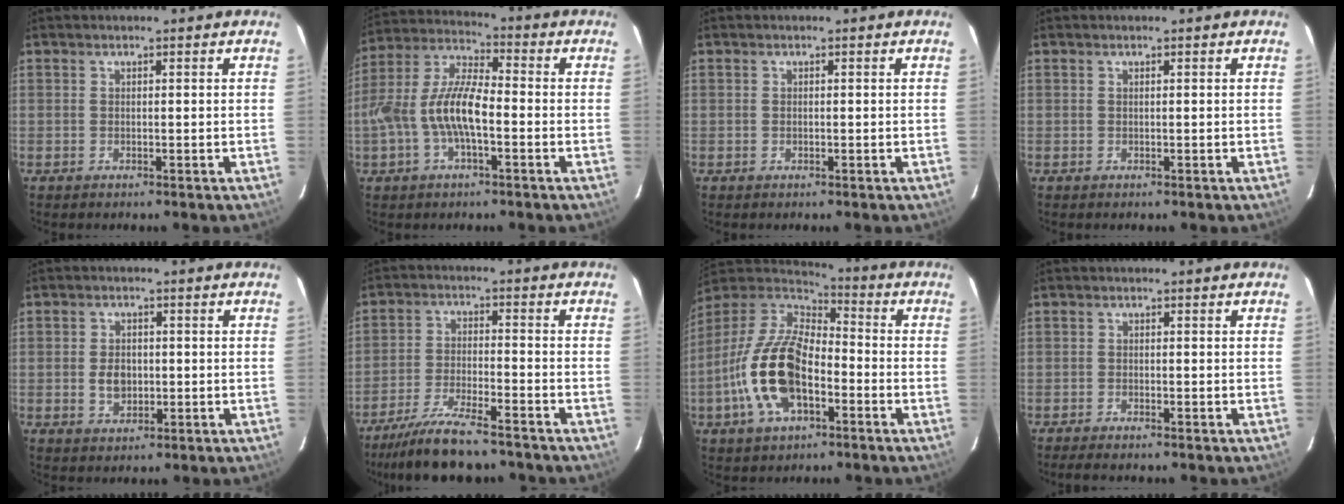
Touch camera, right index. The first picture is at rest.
{"total": 12.2, "force": [-2.9, 4.4, 11.0], "torque": [-0.235, 0.008, -0.055]}
{"total": 0.0}
{"total": 0.0}
{"total": 4.2, "force": [-0.5, 3.2, 2.8], "torque": [-0.051, 0.003, -0.005]}
{"total": 12.7, "force": [-10.9, 2.2, 6.2], "torque": [-0.144, -0.021, -0.187]}
{"total": 18.3, "force": [-5.9, 9.2, 14.6], "torque": [-0.311, -0.009, -0.115]}
{"total": 2.8, "force": [-2.5, 0.3, 1.3], "torque": [-0.032, -0.009, -0.043]}